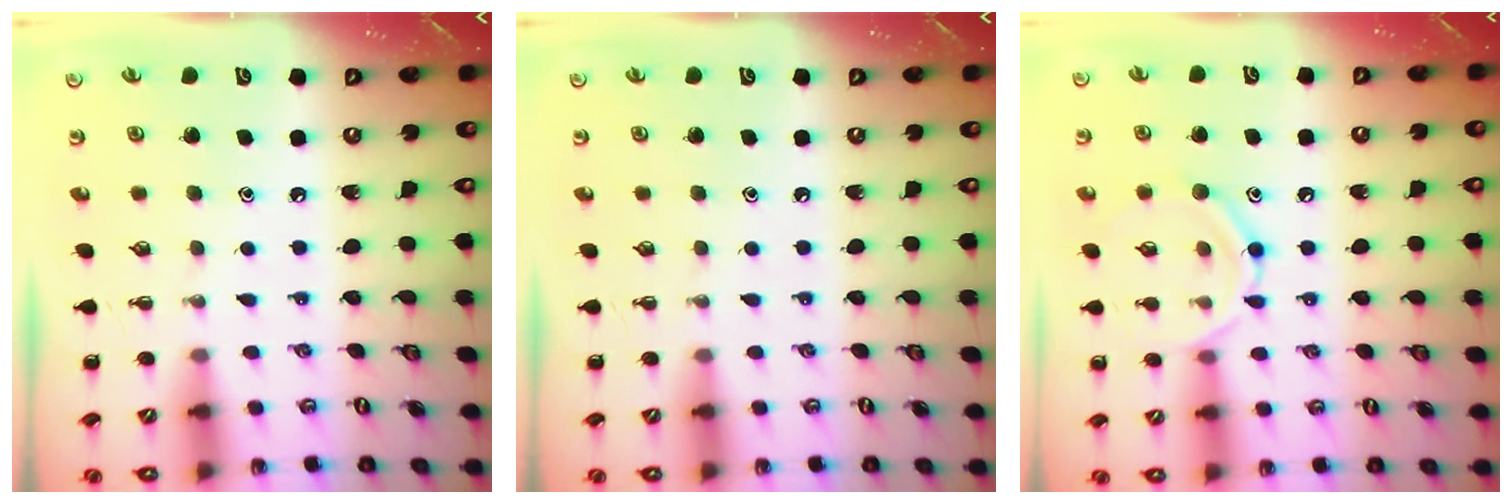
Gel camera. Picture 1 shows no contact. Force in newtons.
{"total": 0.0}
{"total": 11.2, "press": 11.2, "slide": 0.8}